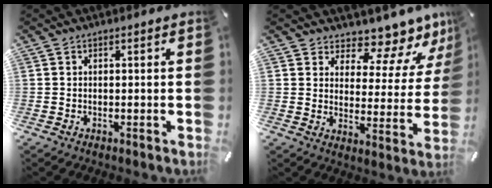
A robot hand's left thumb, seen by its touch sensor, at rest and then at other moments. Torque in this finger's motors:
{"motor_torque": [0.51, -0.40, 0.15, -0.15, -0.05]}